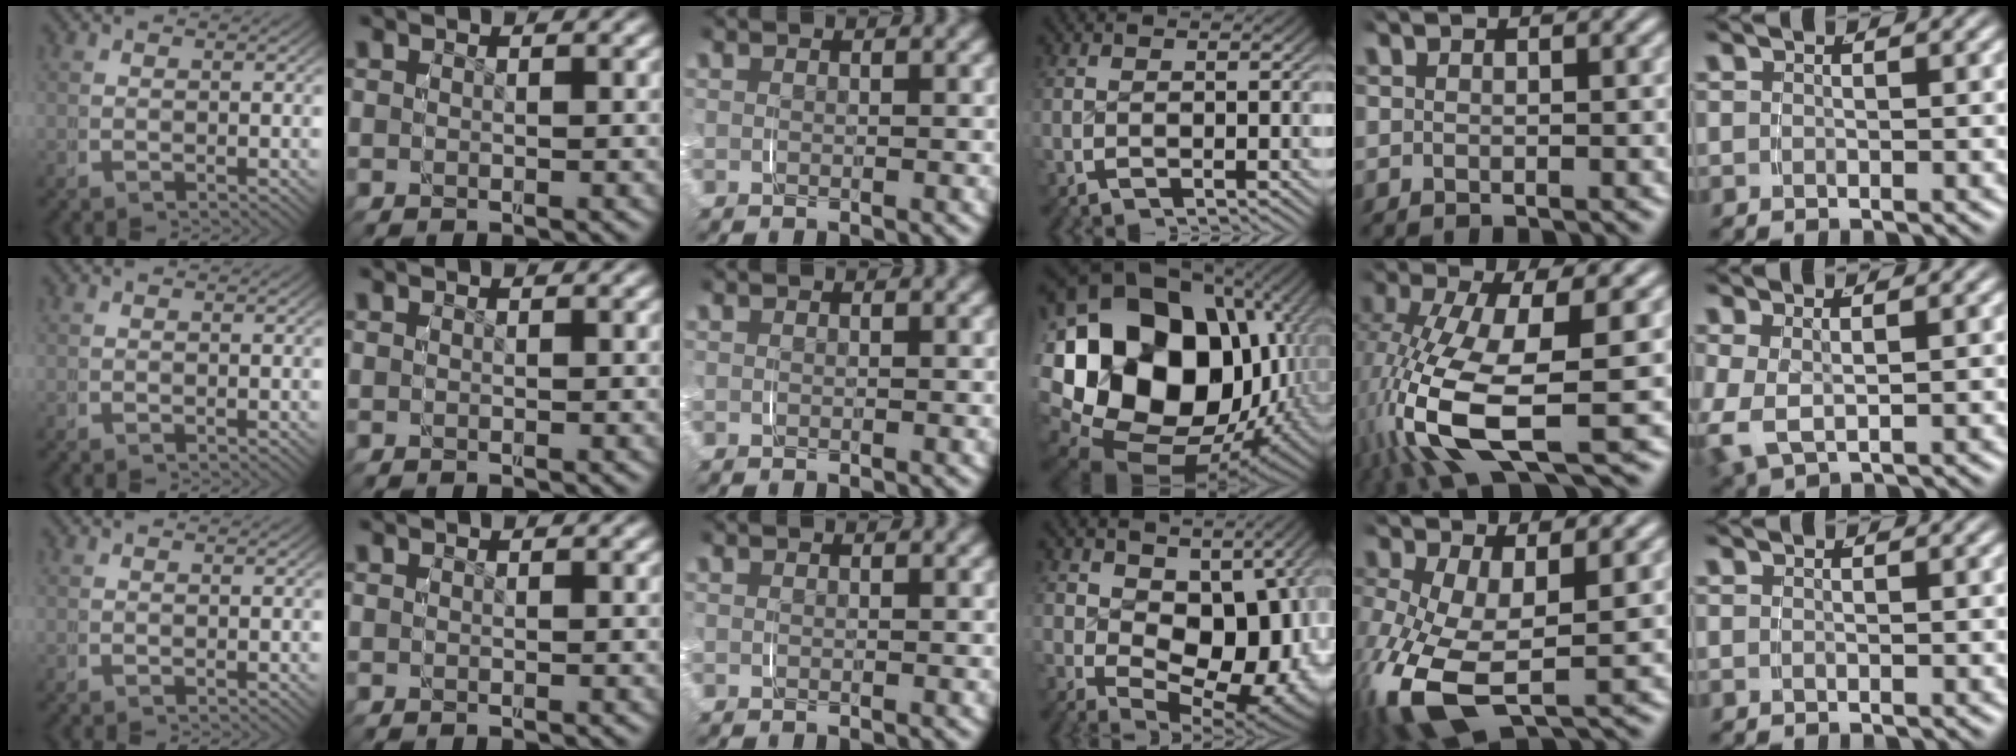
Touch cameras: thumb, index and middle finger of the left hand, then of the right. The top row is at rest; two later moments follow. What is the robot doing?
{"motion": "grasp_and_lifting", "object": "paper plate"}